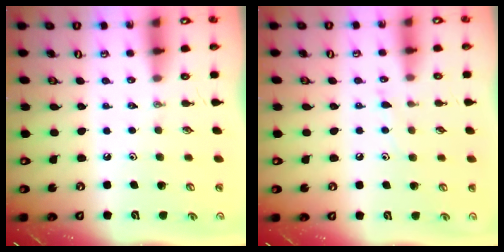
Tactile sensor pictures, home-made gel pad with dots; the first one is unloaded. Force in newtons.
{"total": 6.0, "press": 6.0, "slide": 0.6}